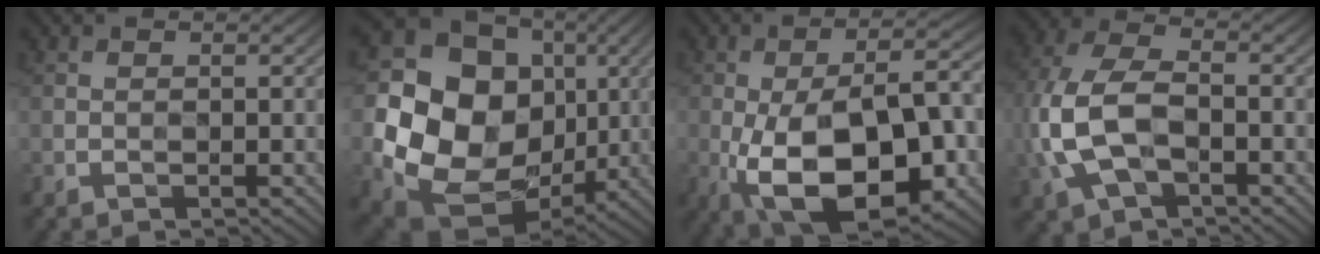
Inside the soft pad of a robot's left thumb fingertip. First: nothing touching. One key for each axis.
{"total": 18.7, "fx": 0.1, "fy": 16.2, "fz": 9.4, "tx": -0.218, "ty": -0.031, "tz": 0.021}
{"total": 17.2, "fx": -6.0, "fy": 7.9, "fz": 14.1, "tx": -0.239, "ty": -0.013, "tz": -0.088}
{"total": 11.6, "fx": -2.5, "fy": 6.9, "fz": 9.0, "tx": -0.234, "ty": 0.005, "tz": -0.054}